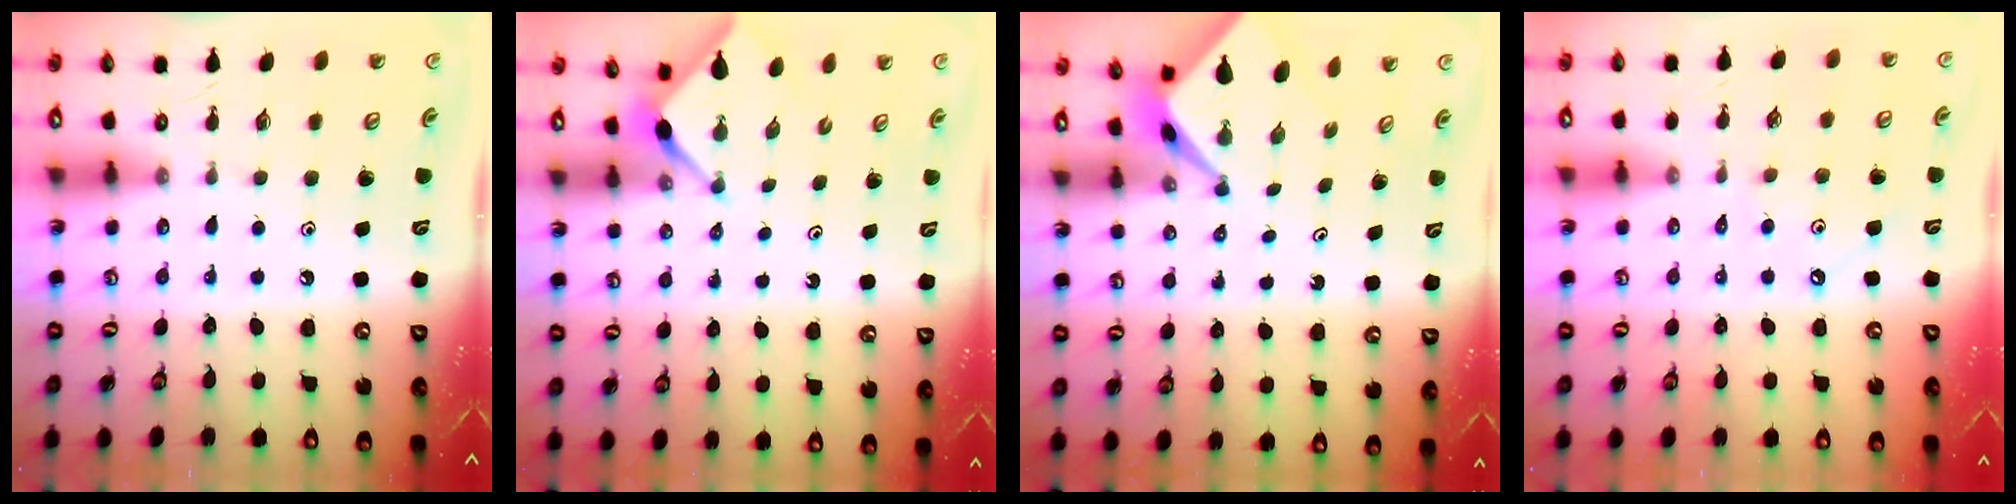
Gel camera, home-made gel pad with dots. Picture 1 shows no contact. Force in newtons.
{"total": 3.0, "press": 3.0, "slide": 0.3}
{"total": 2.5, "press": 2.5, "slide": 0.2}
{"total": 2.9, "press": 2.9, "slide": 0.5}